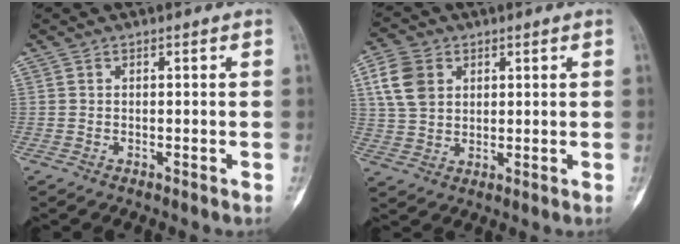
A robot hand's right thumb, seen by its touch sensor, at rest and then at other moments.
{"total": 8.3, "force": [2.9, 6.2, 4.6], "torque": [-0.081, -0.002, 0.058]}